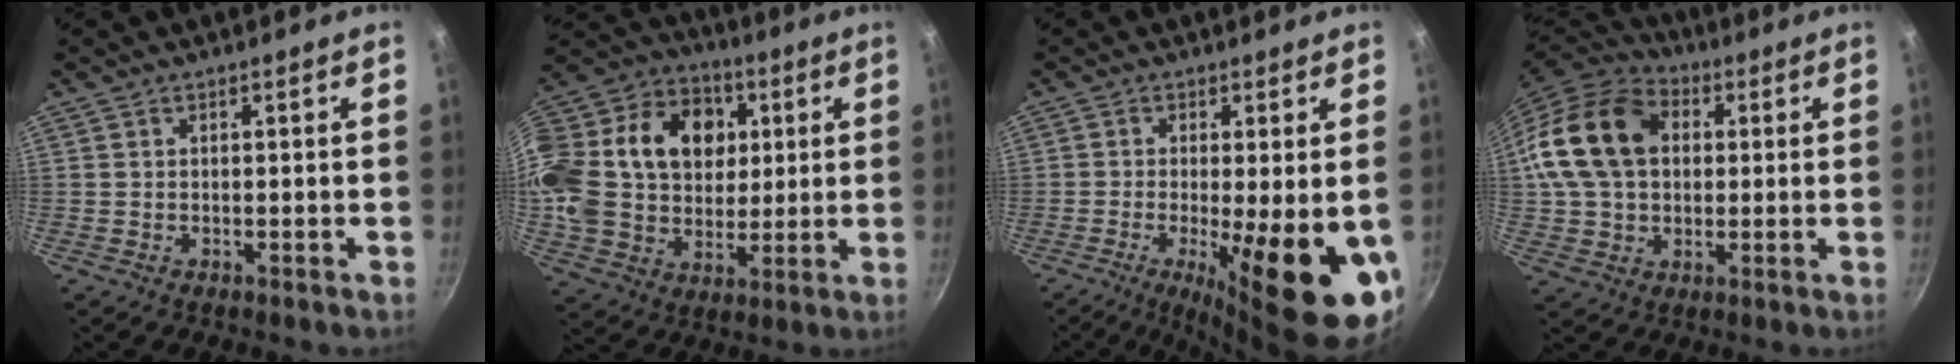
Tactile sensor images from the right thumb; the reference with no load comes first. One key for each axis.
{"total": 29.7, "fx": 5.6, "fy": 22.5, "fz": 18.5, "tx": -0.371, "ty": 0.036, "tz": 0.099}
{"total": 17.2, "fx": -3.8, "fy": 4.5, "fz": 16.1, "tx": -0.227, "ty": -0.018, "tz": -0.044}
{"total": 18.7, "fx": 3.1, "fy": 13.8, "fz": 12.3, "tx": -0.213, "ty": 0.026, "tz": 0.045}